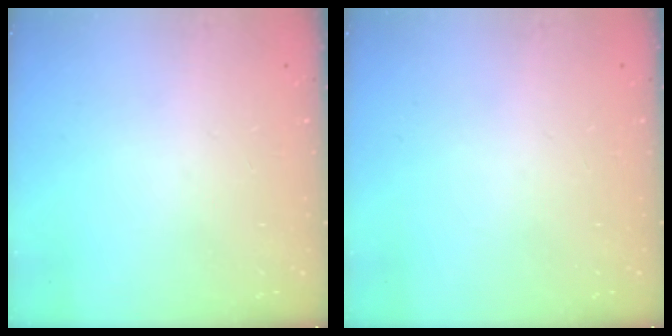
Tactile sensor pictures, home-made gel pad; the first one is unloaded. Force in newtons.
{"total": 0.0}